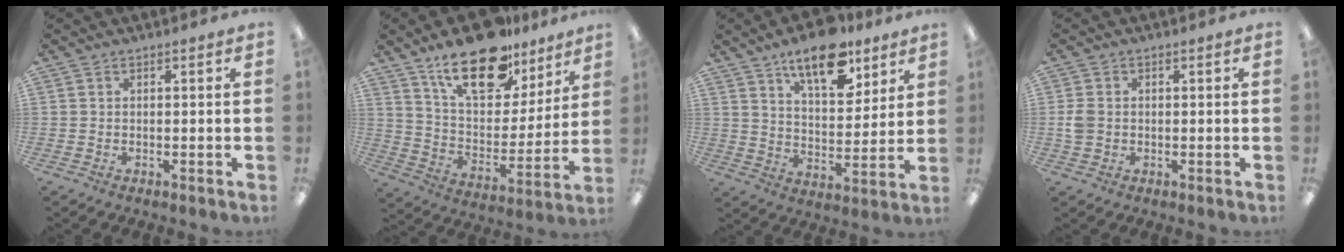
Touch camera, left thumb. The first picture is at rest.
{"total": 21.1, "force": [14.5, 10.1, 11.5], "torque": [-0.191, -0.078, 0.254]}
{"total": 15.4, "force": [10.9, 6.8, 8.5], "torque": [-0.120, -0.056, 0.186]}
{"total": 3.2, "force": [-0.1, 2.6, 2.0], "torque": [-0.028, 0.003, -0.004]}